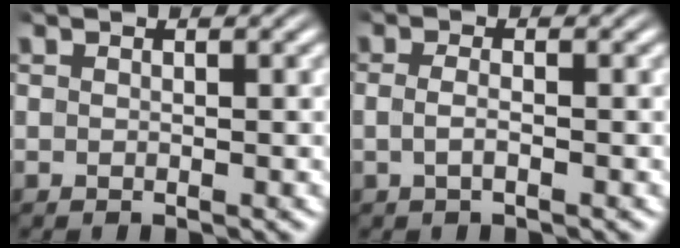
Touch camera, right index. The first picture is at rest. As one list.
[{"total": 1.5, "force": [-0.6, 0.3, 1.3], "torque": [-0.035, -0.011, -0.006]}]